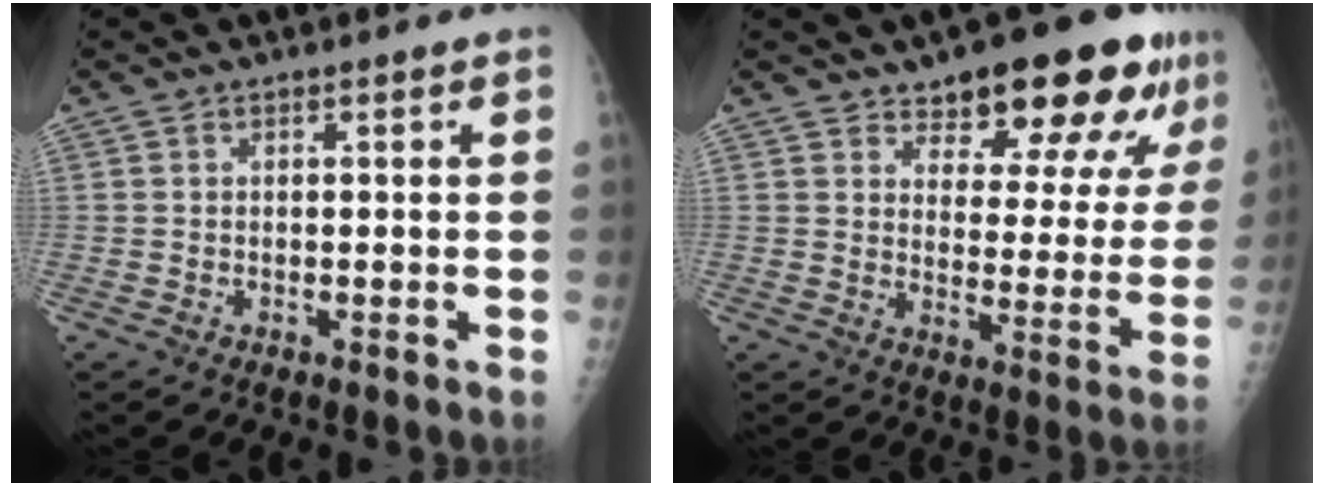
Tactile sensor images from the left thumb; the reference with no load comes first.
{"total": 17.2, "force": [12.1, 6.5, 10.4], "torque": [-0.098, -0.059, 0.161]}